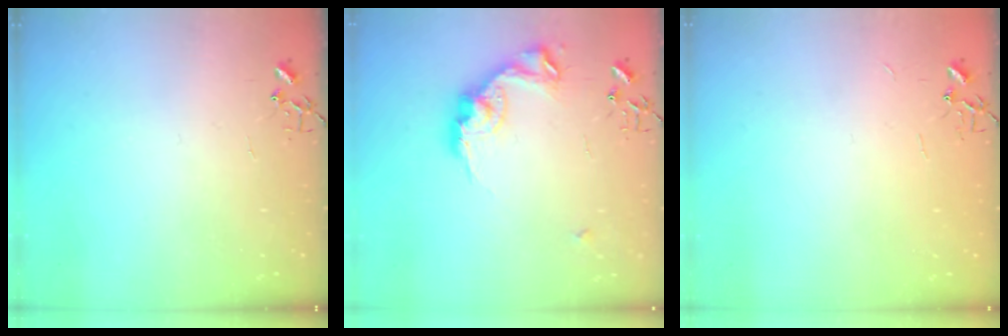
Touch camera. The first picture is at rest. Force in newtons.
{"total": 14.2, "press": 14.2, "slide": 0.5}
{"total": 2.2, "press": 2.2, "slide": 0.3}